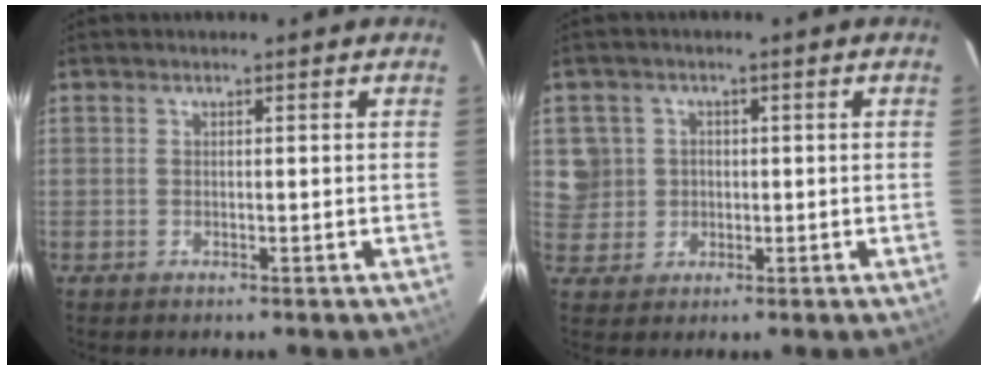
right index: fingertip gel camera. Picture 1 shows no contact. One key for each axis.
{"total": 5.7, "fx": 0.4, "fy": 5.6, "fz": 0.9, "tx": -0.012, "ty": 0.019, "tz": 0.015}